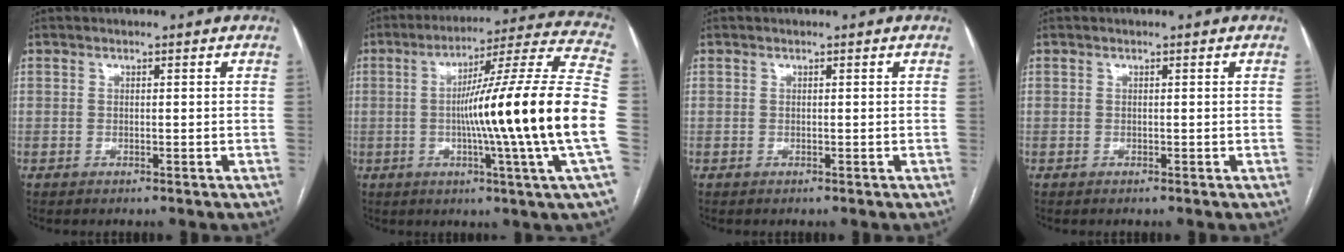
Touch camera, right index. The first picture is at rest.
{"total": 23.2, "force": [-3.1, -2.3, 22.9], "torque": [-0.296, 0.000, -0.070]}
{"total": 0.0}
{"total": 0.0}